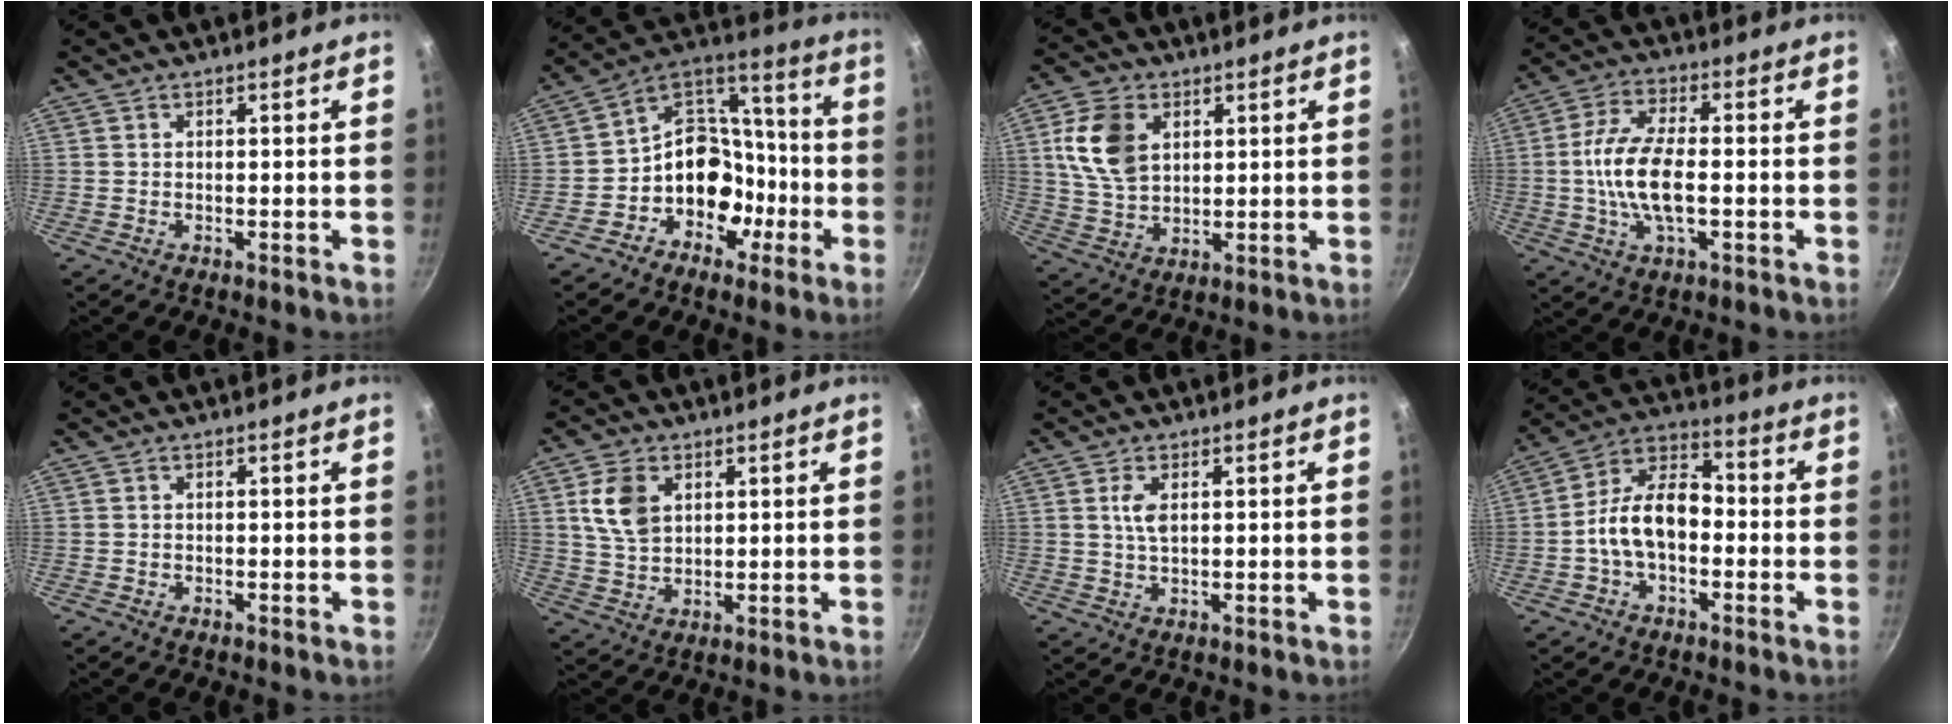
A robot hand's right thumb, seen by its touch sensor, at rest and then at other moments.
{"total": 14.5, "force": [-5.1, 11.5, 7.3], "torque": [-0.050, 0.073, -0.094]}
{"total": 11.3, "force": [3.4, 7.8, 7.5], "torque": [-0.127, -0.011, 0.069]}
{"total": 11.7, "force": [-1.2, 5.1, 10.4], "torque": [-0.200, 0.018, -0.033]}
{"total": 0.0}
{"total": 8.1, "force": [2.6, 5.6, 5.3], "torque": [-0.087, -0.010, 0.052]}
{"total": 3.4, "force": [0.9, 1.6, 2.8], "torque": [-0.055, -0.002, 0.020]}
{"total": 12.3, "force": [-2.1, 7.6, 9.4], "torque": [-0.137, 0.048, -0.056]}